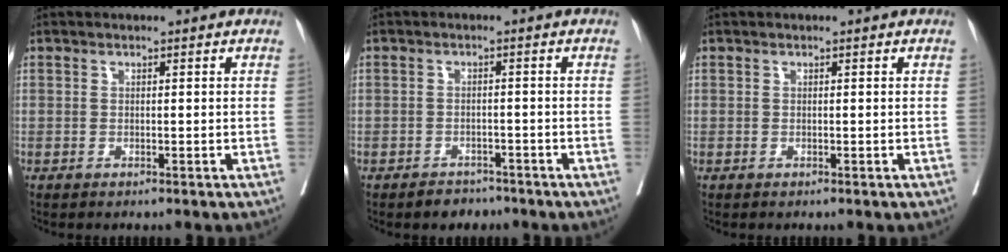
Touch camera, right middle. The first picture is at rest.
{"total": 2.9, "force": [-2.4, 1.6, 0.4], "torque": [-0.010, 0.004, -0.032]}
{"total": 0.0}